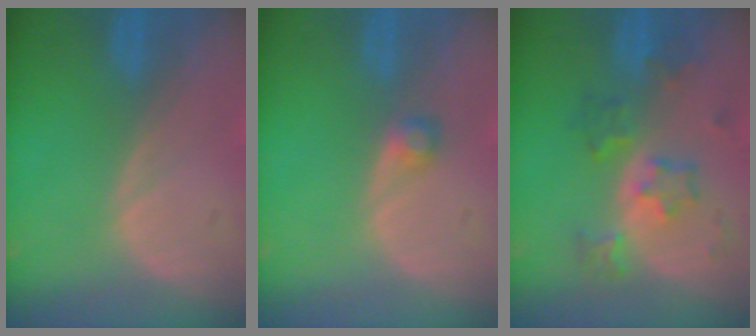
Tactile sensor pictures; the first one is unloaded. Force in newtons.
{"total": 1.8, "press": 1.7, "slide": 0.3}
{"total": 6.0, "press": 5.8, "slide": 1.6}